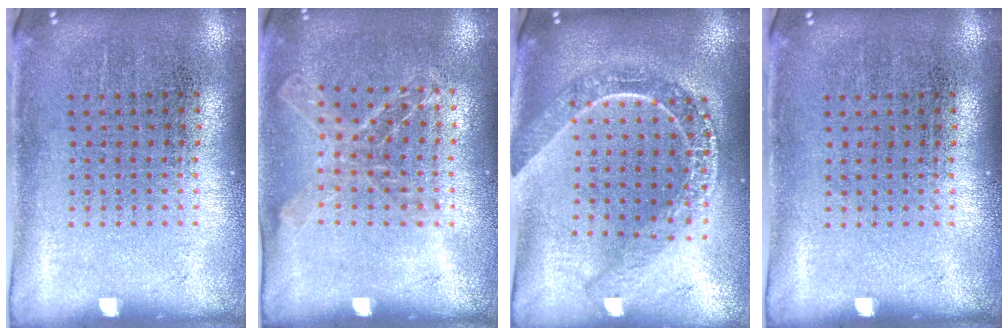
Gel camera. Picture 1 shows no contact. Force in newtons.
{"total": 1.1, "press": 1.1, "slide": 0.0}
{"total": 2.2, "press": 1.8, "slide": 1.2}
{"total": 0.0}